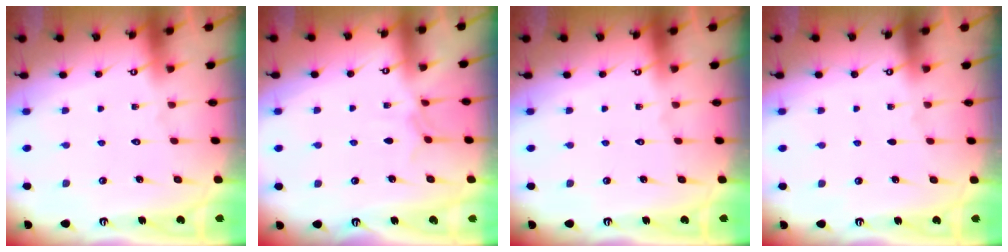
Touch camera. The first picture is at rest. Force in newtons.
{"total": 3.9, "press": 3.9, "slide": 0.6}
{"total": 0.0}
{"total": 0.0}